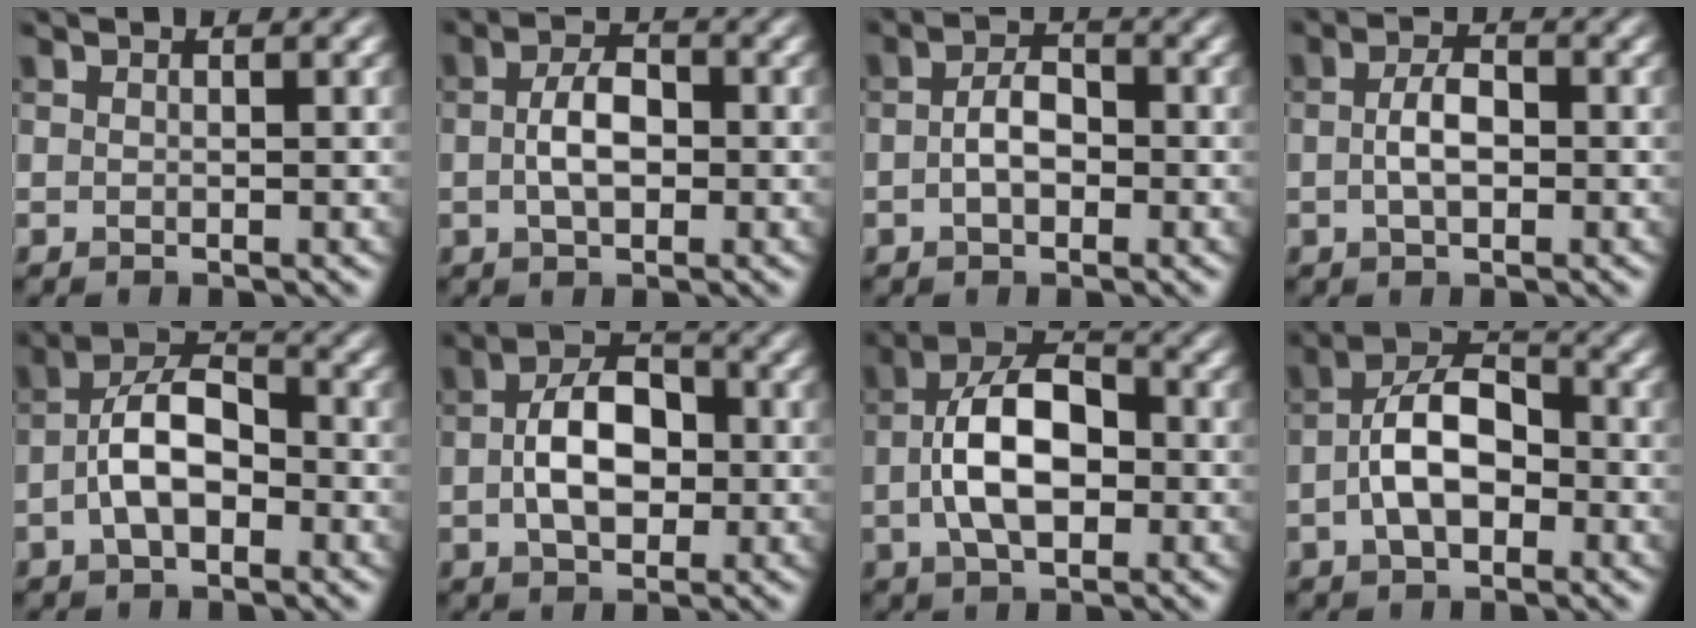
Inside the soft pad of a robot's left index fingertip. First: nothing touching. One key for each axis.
{"total": 3.5, "fx": -0.3, "fy": 1.9, "fz": 2.9, "tx": -0.059, "ty": 0.003, "tz": -0.008}
{"total": 2.9, "fx": -0.6, "fy": 1.7, "fz": 2.2, "tx": -0.044, "ty": 0.003, "tz": -0.015}
{"total": 2.9, "fx": -0.2, "fy": 1.5, "fz": 2.5, "tx": -0.050, "ty": 0.002, "tz": -0.008}
{"total": 5.4, "fx": -1.7, "fy": 2.7, "fz": 4.4, "tx": -0.076, "ty": 0.016, "tz": -0.038}
{"total": 5.8, "fx": -0.4, "fy": 3.6, "fz": 4.6, "tx": -0.077, "ty": 0.006, "tz": -0.012}
{"total": 7.3, "fx": -0.9, "fy": 4.0, "fz": 6.0, "tx": -0.110, "ty": 0.013, "tz": -0.025}
{"total": 5.8, "fx": -1.5, "fy": 3.1, "fz": 4.7, "tx": -0.079, "ty": 0.015, "tz": -0.036}